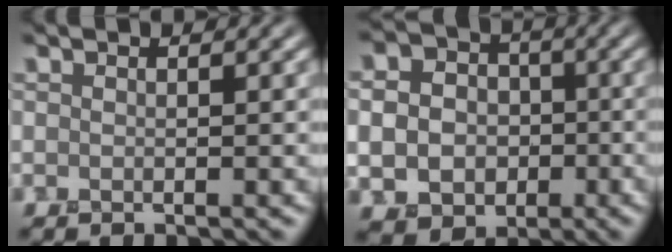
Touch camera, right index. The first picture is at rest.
{"total": 7.3, "force": [-0.9, 6.3, 3.4], "torque": [-0.063, -0.005, -0.023]}